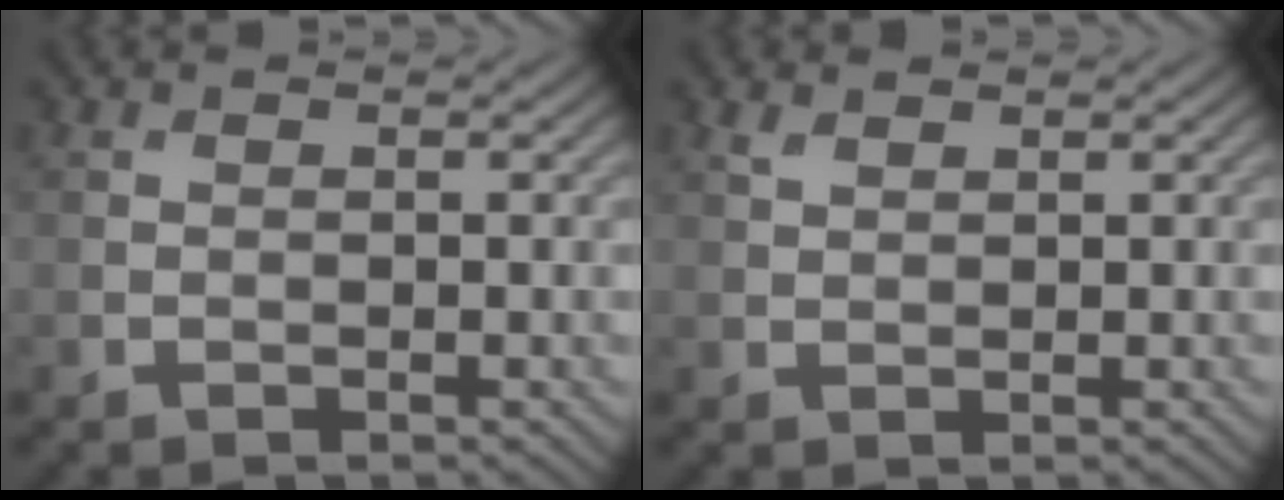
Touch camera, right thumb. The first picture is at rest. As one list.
[{"total": 1.3, "force": [1.0, 0.6, 0.6], "torque": [-0.018, 0.000, 0.023]}]